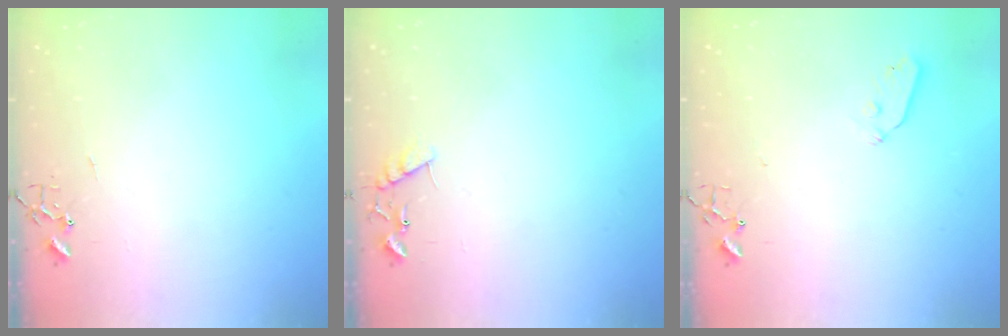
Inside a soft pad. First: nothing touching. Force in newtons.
{"total": 8.8, "press": 8.8, "slide": 0.4}
{"total": 3.3, "press": 3.3, "slide": 0.4}